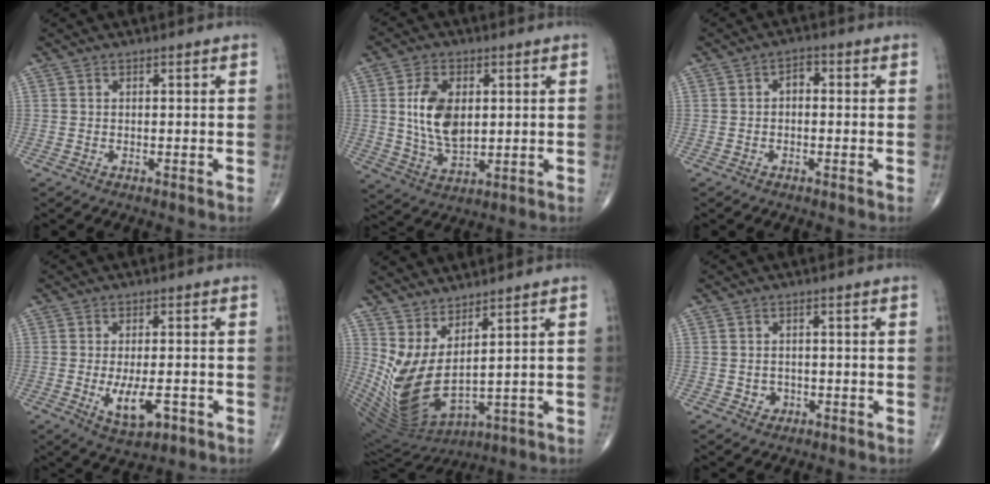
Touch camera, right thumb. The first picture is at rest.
{"total": 11.0, "force": [1.7, 6.4, 8.7], "torque": [-0.154, -0.011, 0.039]}
{"total": 2.5, "force": [0.0, 1.6, 1.9], "torque": [-0.018, 0.011, -0.009]}
{"total": 7.2, "force": [-2.2, 3.1, 6.1], "torque": [-0.100, -0.007, -0.026]}
{"total": 13.3, "force": [4.1, 4.3, 11.8], "torque": [-0.242, -0.053, 0.105]}
{"total": 2.0, "force": [-0.5, 1.8, 0.6], "torque": [0.004, 0.007, -0.004]}